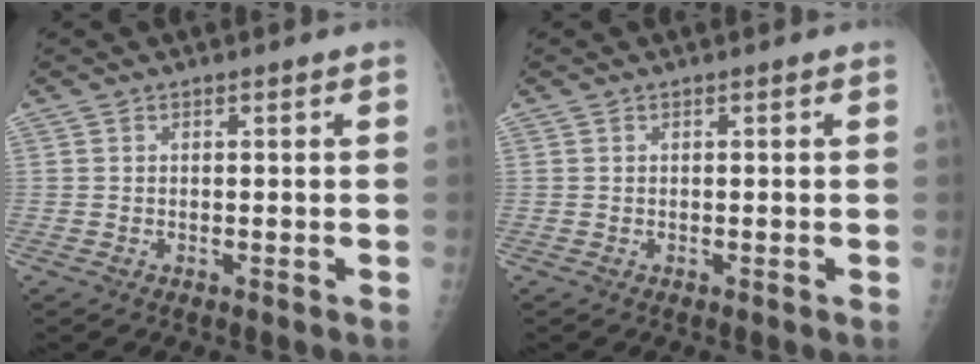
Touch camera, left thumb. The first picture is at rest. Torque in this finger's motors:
{"motor_torque": [0.00, 0.00, 0.00, -0.02, 0.00]}